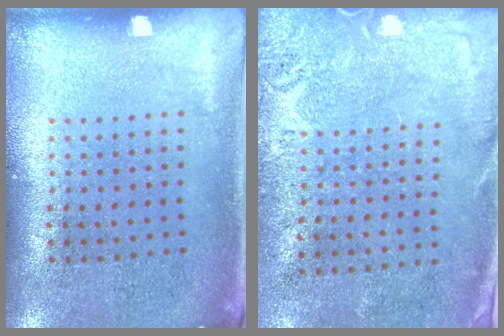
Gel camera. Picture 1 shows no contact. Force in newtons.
{"total": 2.6, "press": 2.2, "slide": 1.4}